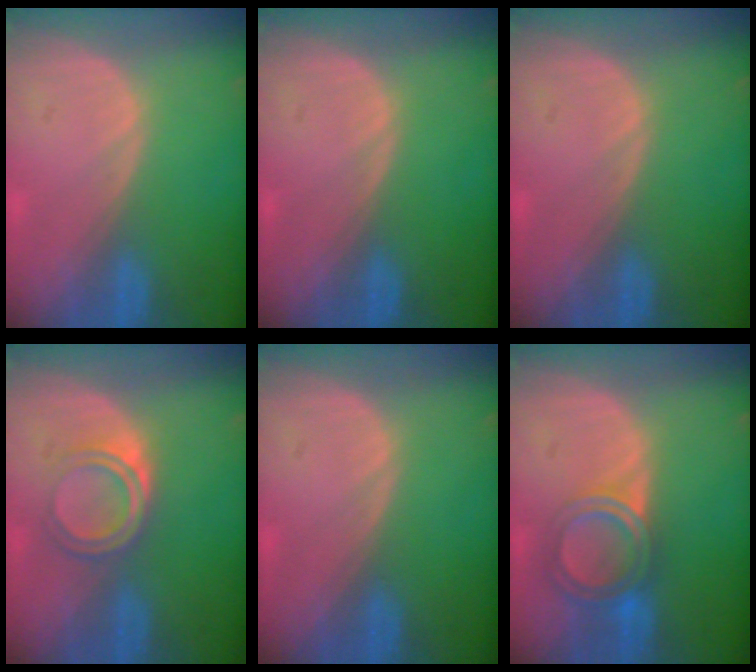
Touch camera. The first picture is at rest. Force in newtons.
{"total": 0.0}
{"total": 0.0}
{"total": 4.2, "press": 4.1, "slide": 1.0}
{"total": 0.0}
{"total": 6.1, "press": 5.2, "slide": 3.2}